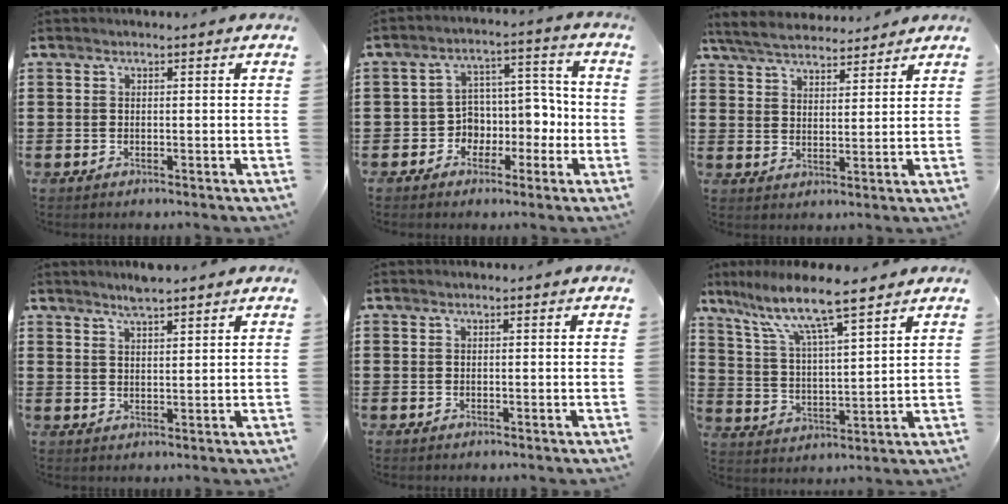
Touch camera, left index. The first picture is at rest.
{"total": 5.7, "force": [-1.3, 5.2, 1.9], "torque": [-0.056, 0.003, -0.023]}
{"total": 5.3, "force": [5.0, 1.2, 1.3], "torque": [-0.045, -0.016, 0.092]}
{"total": 3.4, "force": [3.1, 0.1, 1.5], "torque": [-0.035, -0.003, 0.056]}
{"total": 0.0}
{"total": 9.2, "force": [7.4, 0.8, 5.4], "torque": [-0.132, -0.036, 0.124]}